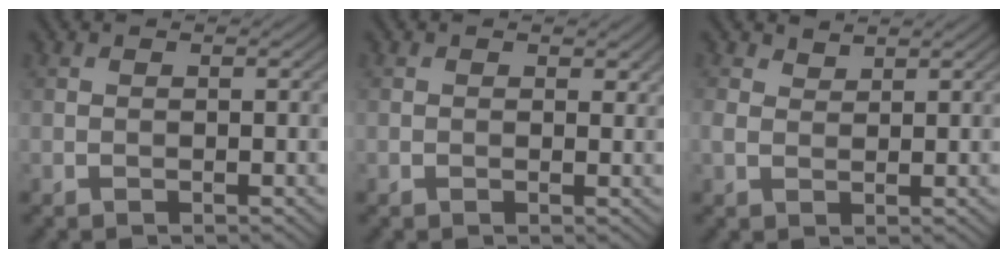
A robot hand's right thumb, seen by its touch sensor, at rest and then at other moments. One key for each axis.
{"total": 1.2, "fx": 0.5, "fy": 0.9, "fz": 0.6, "tx": -0.012, "ty": -0.004, "tz": 0.006}
{"total": 2.0, "fx": 1.5, "fy": 1.0, "fz": 0.9, "tx": -0.026, "ty": 0.003, "tz": 0.032}